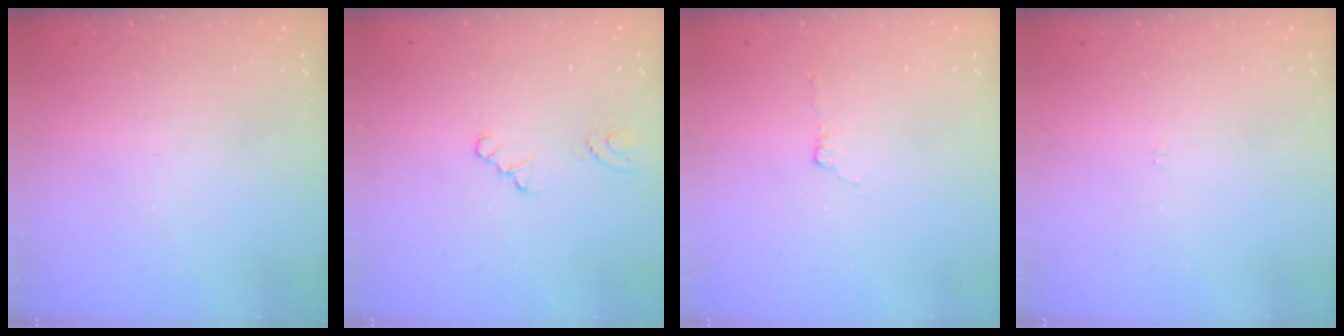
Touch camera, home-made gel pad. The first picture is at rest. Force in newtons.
{"total": 2.1, "press": 2.1, "slide": 0.3}
{"total": 4.5, "press": 4.5, "slide": 0.6}
{"total": 1.8, "press": 1.7, "slide": 0.3}